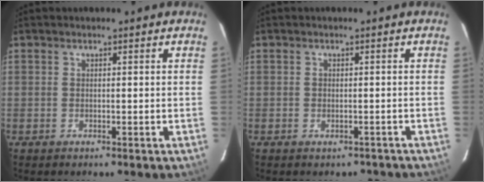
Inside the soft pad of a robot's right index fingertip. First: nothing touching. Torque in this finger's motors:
{"motor_torque": [-0.09, -0.12, 0.00, -0.01]}